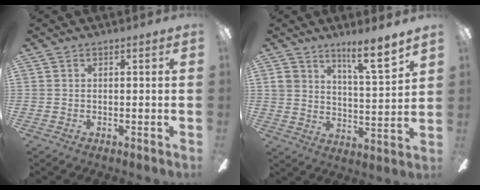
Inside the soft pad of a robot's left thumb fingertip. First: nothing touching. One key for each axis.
{"total": 10.6, "fx": 7.8, "fy": 2.8, "fz": 6.6, "tx": -0.096, "ty": -0.045, "tz": 0.133}